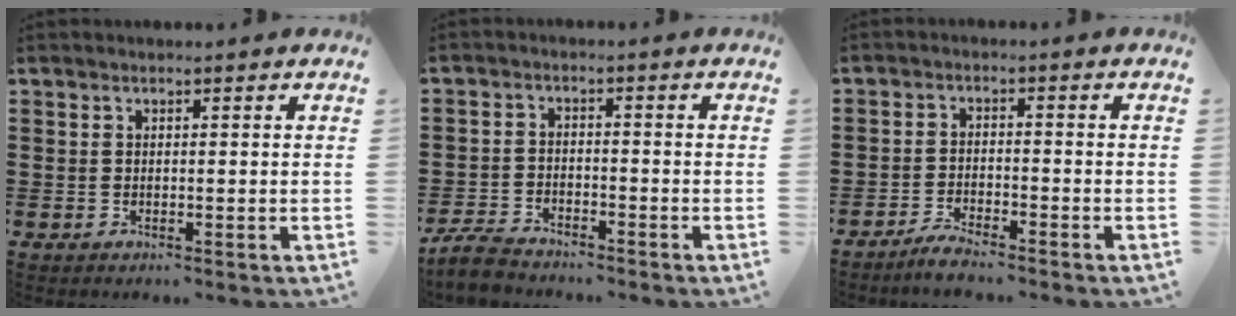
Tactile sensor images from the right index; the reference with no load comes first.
{"total": 4.0, "force": [-3.8, 0.9, 0.9], "torque": [-0.038, 0.002, -0.083]}
{"total": 2.8, "force": [-2.8, 0.1, 0.5], "torque": [-0.012, 0.008, -0.056]}